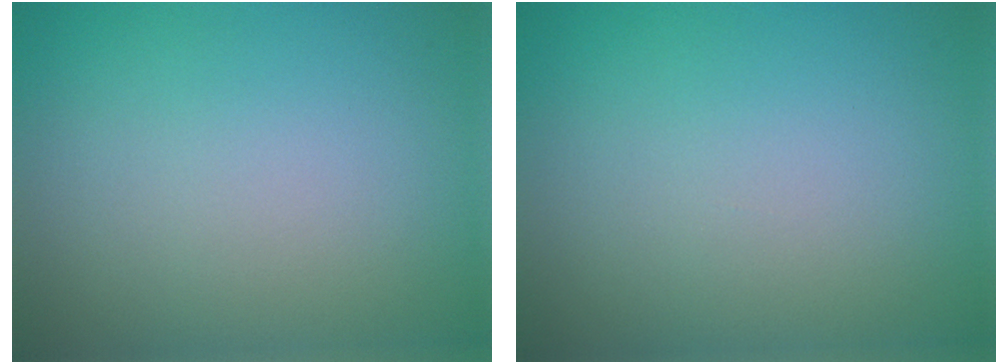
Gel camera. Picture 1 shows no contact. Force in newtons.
{"total": 0.0}